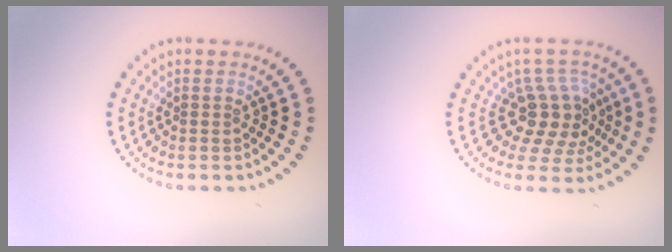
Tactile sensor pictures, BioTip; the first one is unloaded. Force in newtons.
{"total": 4.1, "press": 3.1, "slide": 2.7}